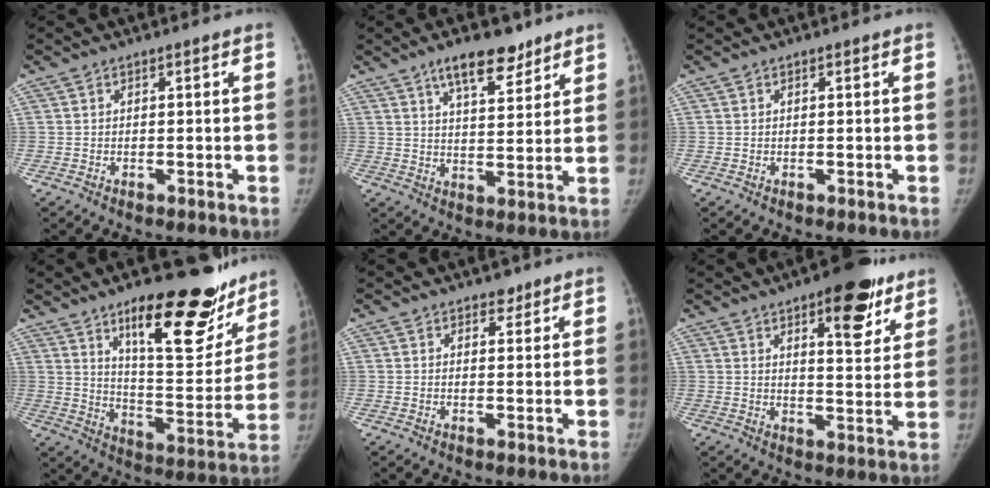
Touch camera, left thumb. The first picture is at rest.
{"total": 9.7, "force": [6.7, 3.7, 5.9], "torque": [-0.072, -0.040, 0.109]}
{"total": 0.0}
{"total": 24.7, "force": [15.9, 8.7, 16.7], "torque": [-0.177, -0.091, 0.235]}
{"total": 1.9, "force": [1.4, 1.1, 0.6], "torque": [0.004, -0.009, 0.018]}
{"total": 13.1, "force": [7.6, 4.9, 9.4], "torque": [-0.086, -0.036, 0.102]}